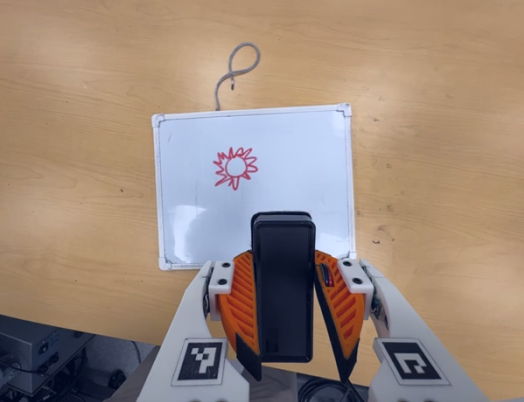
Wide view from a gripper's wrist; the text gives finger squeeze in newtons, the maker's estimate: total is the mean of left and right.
{"total": 6.8, "left": 5.6, "right": 8.0}